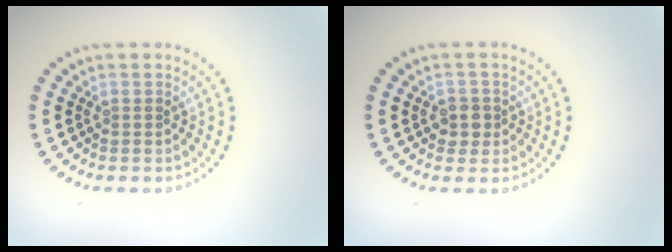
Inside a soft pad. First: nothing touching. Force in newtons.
{"total": 1.8, "press": 1.6, "slide": 0.8}